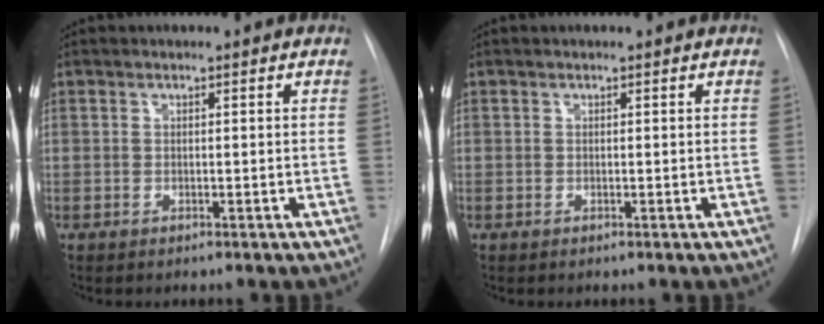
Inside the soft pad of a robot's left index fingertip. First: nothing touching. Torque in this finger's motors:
{"motor_torque": [0.19, 0.02, 0.05, 0.01]}